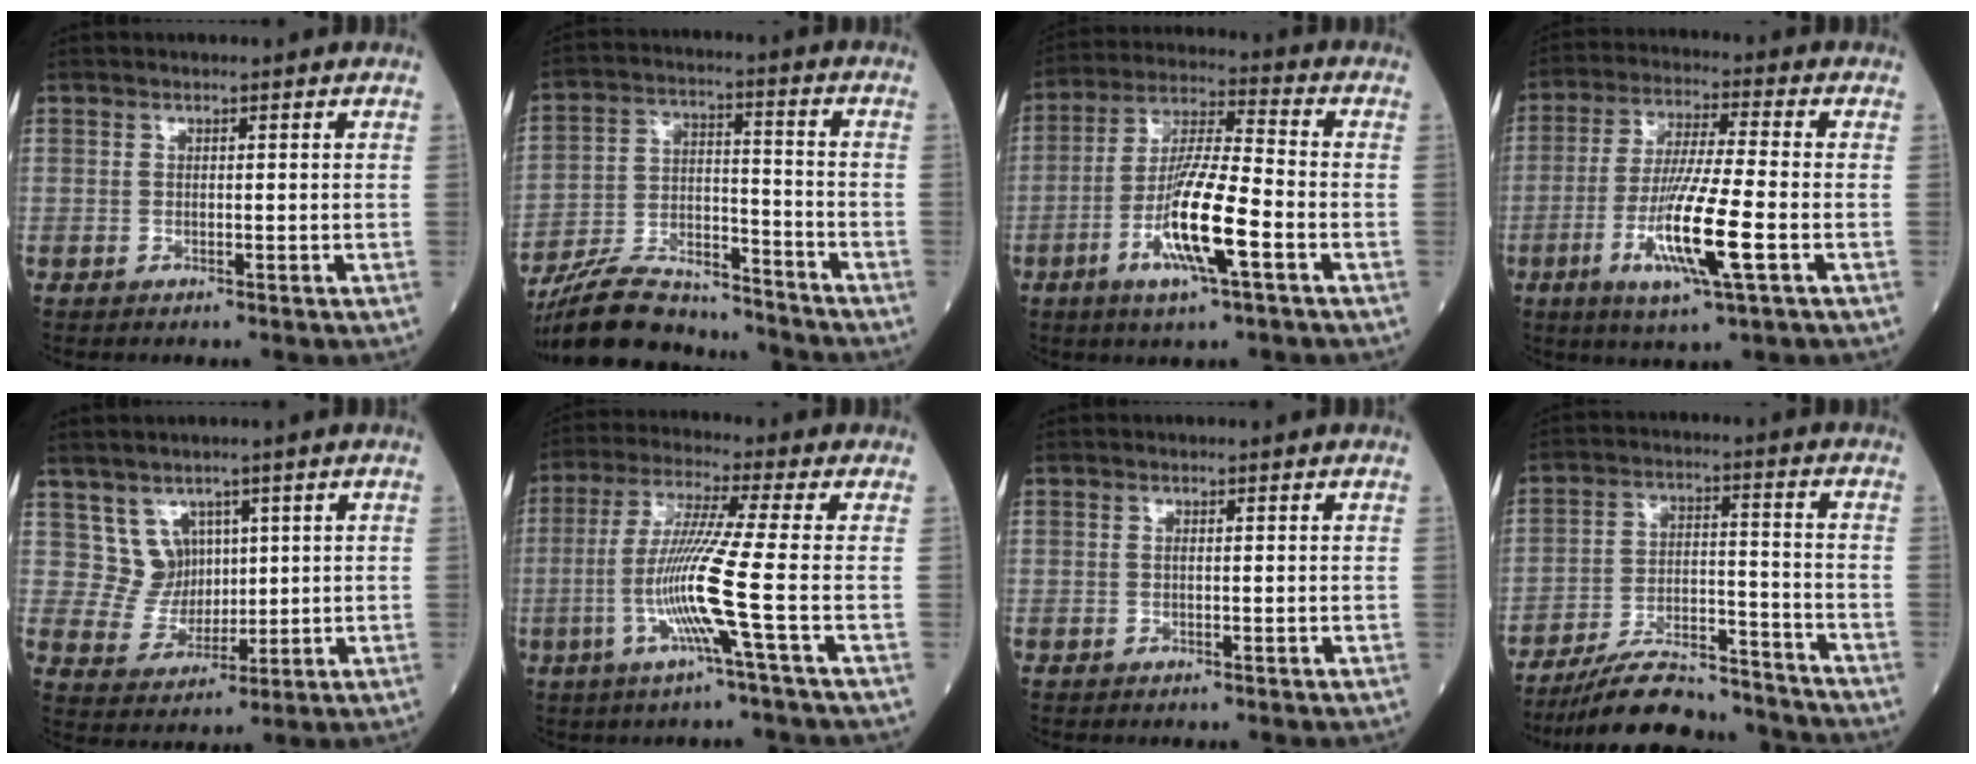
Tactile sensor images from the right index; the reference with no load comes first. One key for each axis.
{"total": 15.7, "fx": -14.7, "fy": 3.4, "fz": 4.5, "tx": -0.082, "ty": 0.020, "tz": -0.251}
{"total": 12.7, "fx": -4.5, "fy": 1.1, "fz": 11.9, "tx": -0.229, "ty": -0.010, "tz": -0.085}
{"total": 12.6, "fx": -3.9, "fy": 0.4, "fz": 12.0, "tx": -0.234, "ty": -0.019, "tz": -0.074}
{"total": 5.4, "fx": 2.6, "fy": 4.7, "fz": 0.4, "tx": -0.007, "ty": 0.009, "tz": 0.057}
{"total": 10.3, "fx": -2.8, "fy": -2.0, "fz": 9.7, "tx": -0.199, "ty": -0.011, "tz": -0.060}
{"total": 0.0}
{"total": 15.3, "fx": -14.3, "fy": 2.6, "fz": 4.8, "tx": -0.080, "ty": 0.019, "tz": -0.228}